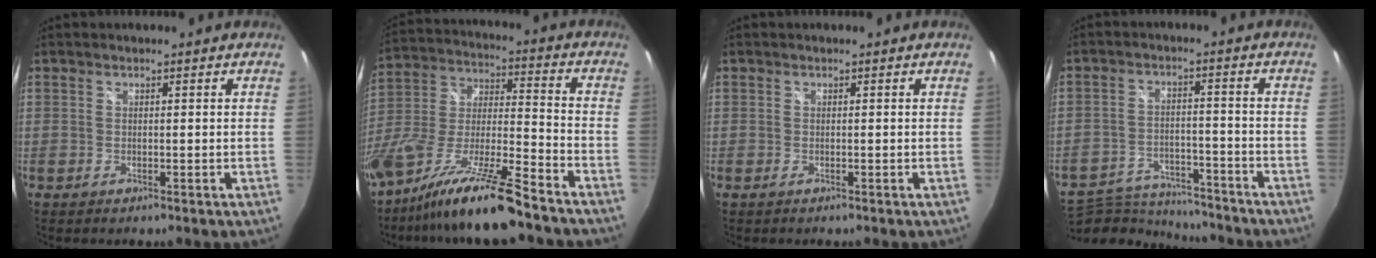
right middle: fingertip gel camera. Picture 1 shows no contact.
{"total": 18.6, "force": [-13.7, 1.2, 12.4], "torque": [-0.244, -0.034, -0.251]}
{"total": 0.5, "force": [-0.3, 0.0, 0.4], "torque": [-0.005, 0.003, -0.005]}
{"total": 18.3, "force": [-16.3, 4.7, 6.8], "torque": [-0.152, -0.006, -0.249]}